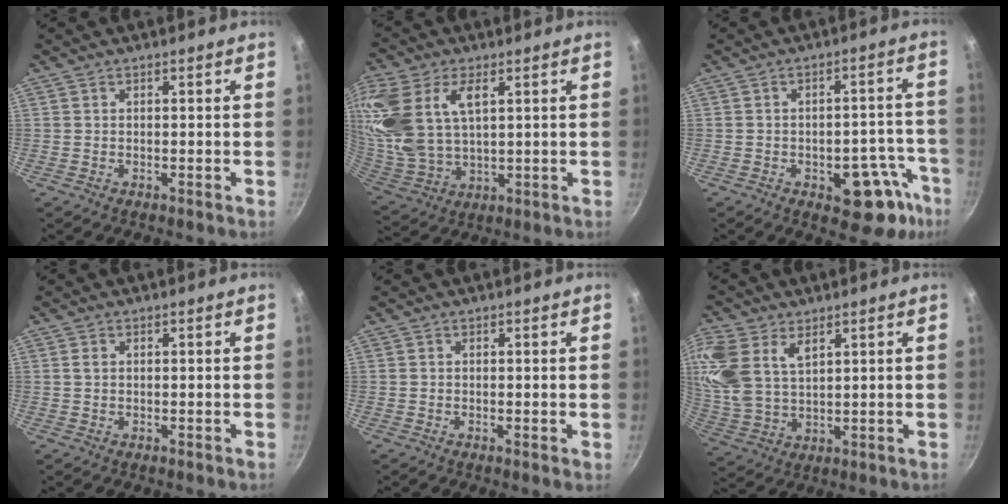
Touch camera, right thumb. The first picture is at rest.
{"total": 20.8, "force": [6.2, 11.9, 15.9], "torque": [-0.383, -0.004, 0.125]}
{"total": 11.7, "force": [-5.8, 5.5, 8.5], "torque": [-0.069, 0.050, -0.066]}
{"total": 0.7, "force": [0.2, 0.5, 0.5], "torque": [-0.013, 0.000, 0.005]}
{"total": 0.7, "force": [0.0, 0.2, 0.7], "torque": [-0.012, -0.004, -0.001]}
{"total": 15.8, "force": [6.3, 9.8, 10.6], "torque": [-0.257, -0.007, 0.130]}